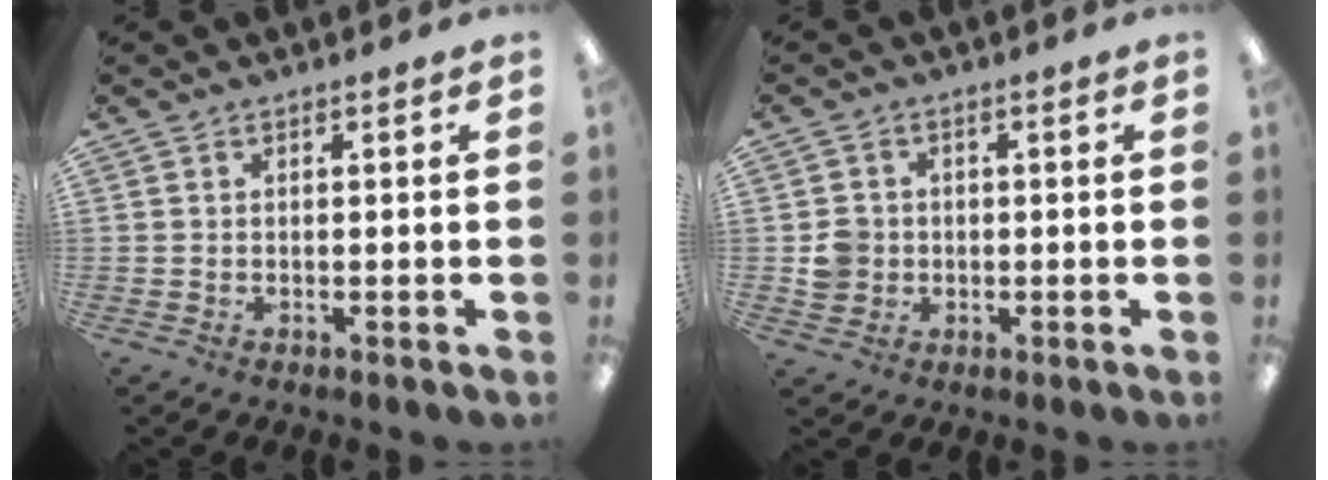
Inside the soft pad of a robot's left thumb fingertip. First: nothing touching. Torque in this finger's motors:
{"motor_torque": [-0.03, 0.04, 0.01, -0.03, 0.00]}